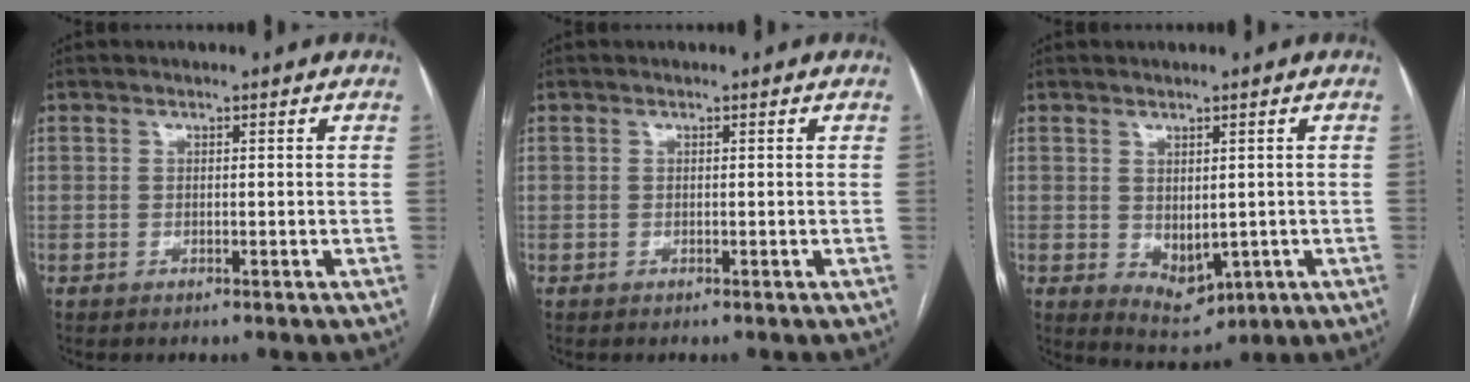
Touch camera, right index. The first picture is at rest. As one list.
[{"total": 0.0}, {"total": 5.1, "force": [-0.8, 2.9, 4.1], "torque": [-0.062, -0.011, 0.010]}]